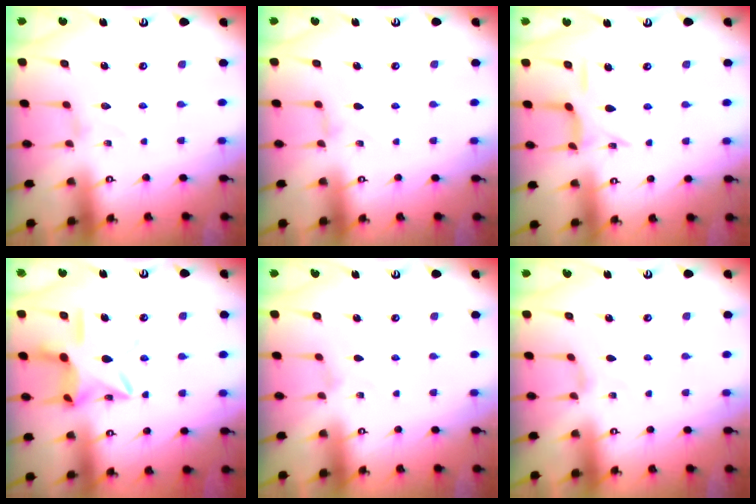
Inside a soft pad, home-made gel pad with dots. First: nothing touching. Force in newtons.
{"total": 1.4, "press": 1.3, "slide": 0.4}
{"total": 9.3, "press": 9.3, "slide": 0.7}
{"total": 16.4, "press": 16.4, "slide": 1.1}
{"total": 0.0}
{"total": 2.1, "press": 2.0, "slide": 0.5}